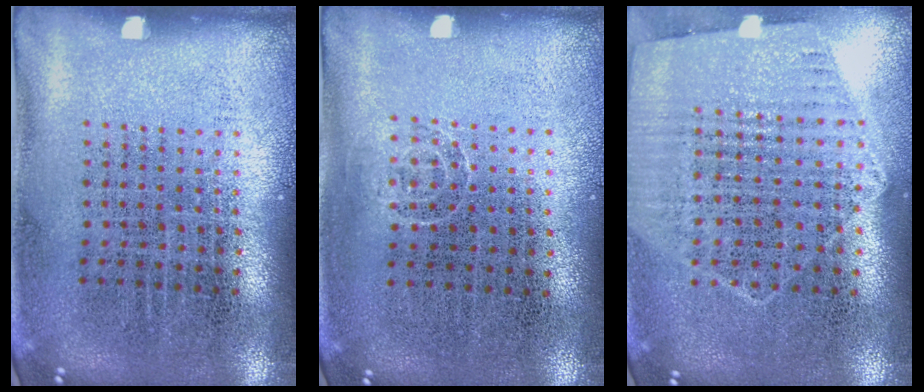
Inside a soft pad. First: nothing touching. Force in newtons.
{"total": 0.6, "press": 0.4, "slide": 0.4}
{"total": 1.2, "press": 1.1, "slide": 0.3}